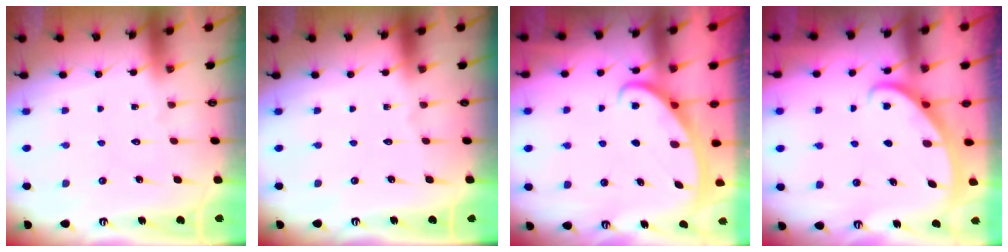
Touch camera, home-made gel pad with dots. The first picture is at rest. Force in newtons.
{"total": 0.0}
{"total": 2.6, "press": 2.6, "slide": 0.4}
{"total": 3.0, "press": 3.0, "slide": 0.1}